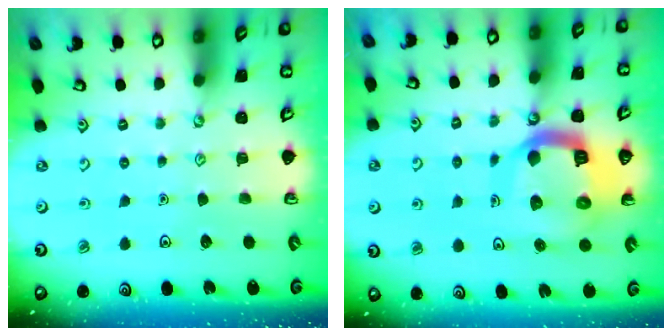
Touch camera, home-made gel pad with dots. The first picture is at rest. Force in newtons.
{"total": 14.7, "press": 14.6, "slide": 1.8}